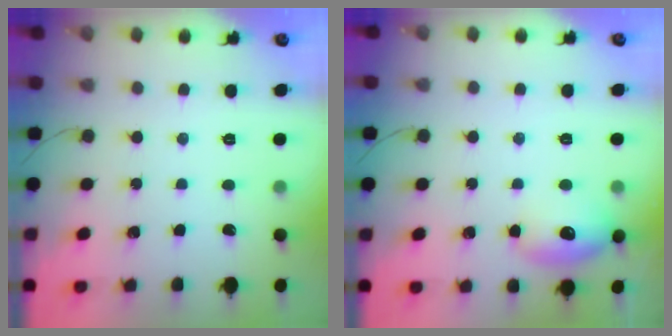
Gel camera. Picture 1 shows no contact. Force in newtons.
{"total": 10.3, "press": 10.1, "slide": 1.7}